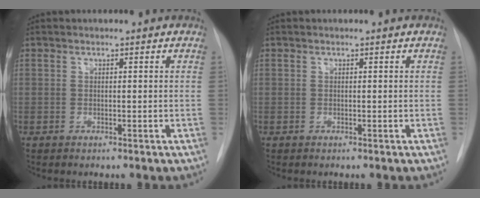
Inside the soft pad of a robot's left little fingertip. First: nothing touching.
{"total": 0.0}